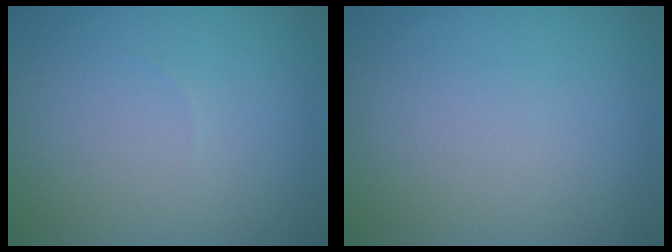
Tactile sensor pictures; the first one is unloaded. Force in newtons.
{"total": 0.0}